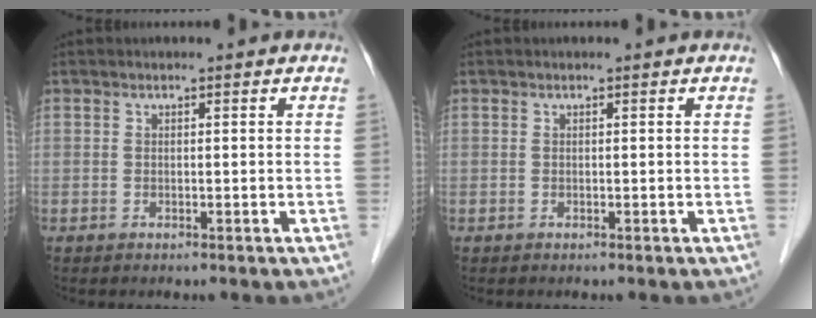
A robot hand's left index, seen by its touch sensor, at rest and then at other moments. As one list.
[{"total": 0.0}]